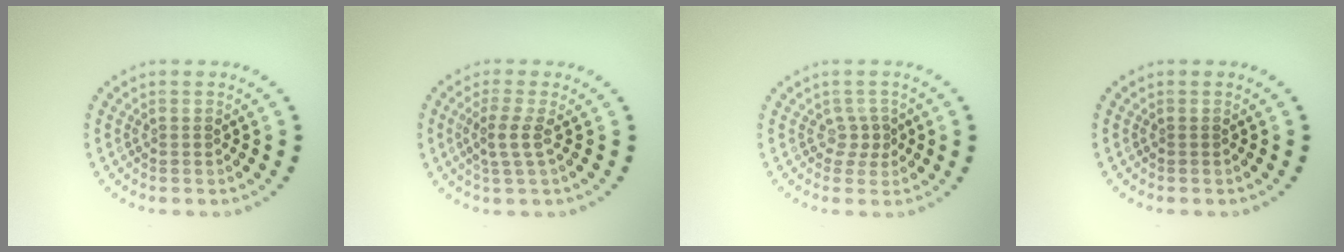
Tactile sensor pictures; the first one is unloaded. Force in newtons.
{"total": 2.1, "press": 1.6, "slide": 1.4}
{"total": 1.4, "press": 1.0, "slide": 1.1}
{"total": 0.0}